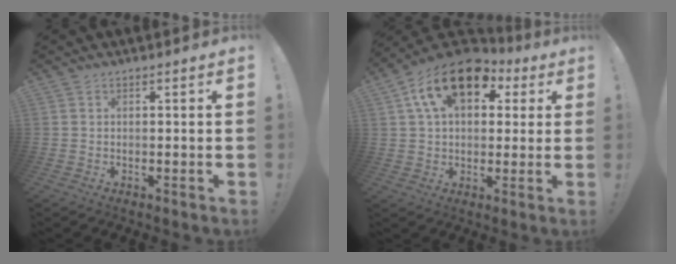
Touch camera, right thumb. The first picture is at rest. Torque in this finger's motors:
{"motor_torque": [0.13, 2.05, 1.86, 0.42, 0.56]}